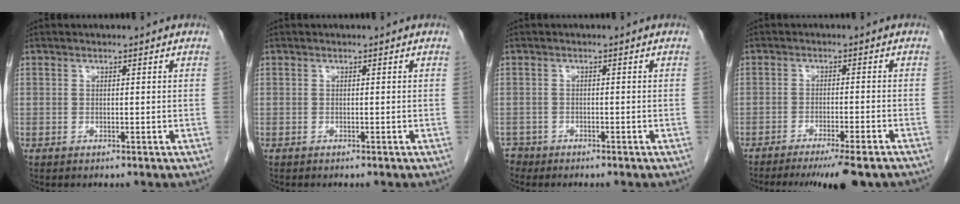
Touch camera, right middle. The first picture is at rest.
{"total": 0.0}
{"total": 1.7, "force": [-1.4, 0.7, -0.6], "torque": [0.010, 0.002, -0.026]}
{"total": 11.3, "force": [-9.5, 0.6, 6.0], "torque": [-0.068, -0.025, -0.133]}